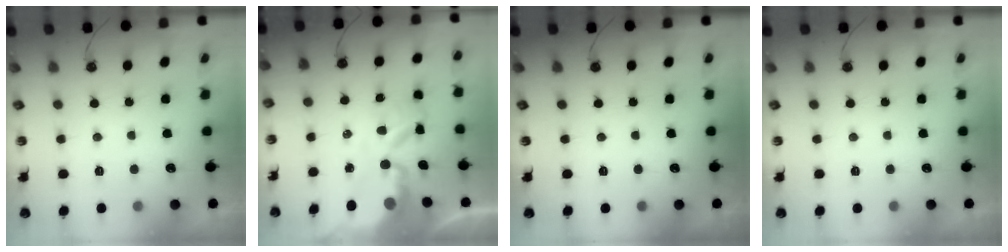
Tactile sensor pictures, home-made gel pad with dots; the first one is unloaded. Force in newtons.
{"total": 6.9, "press": 6.8, "slide": 0.5}
{"total": 0.0}
{"total": 0.0}